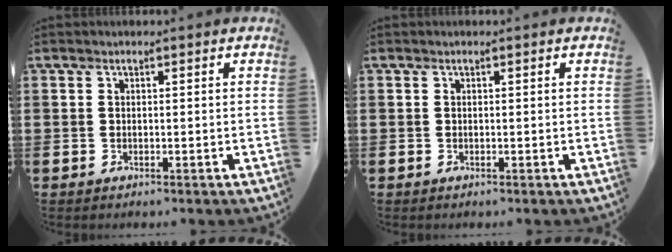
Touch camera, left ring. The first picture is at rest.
{"total": 0.0}